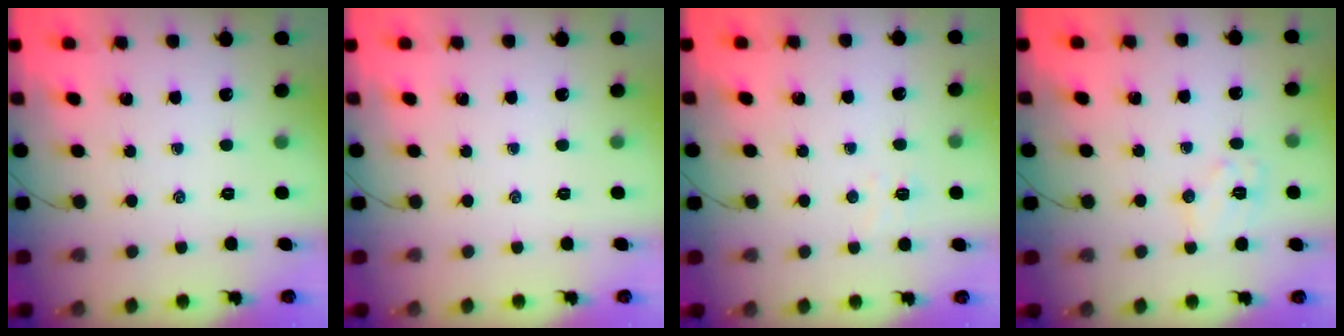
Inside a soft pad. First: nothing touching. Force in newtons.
{"total": 0.0}
{"total": 3.3, "press": 3.1, "slide": 0.9}
{"total": 6.3, "press": 6.2, "slide": 0.9}